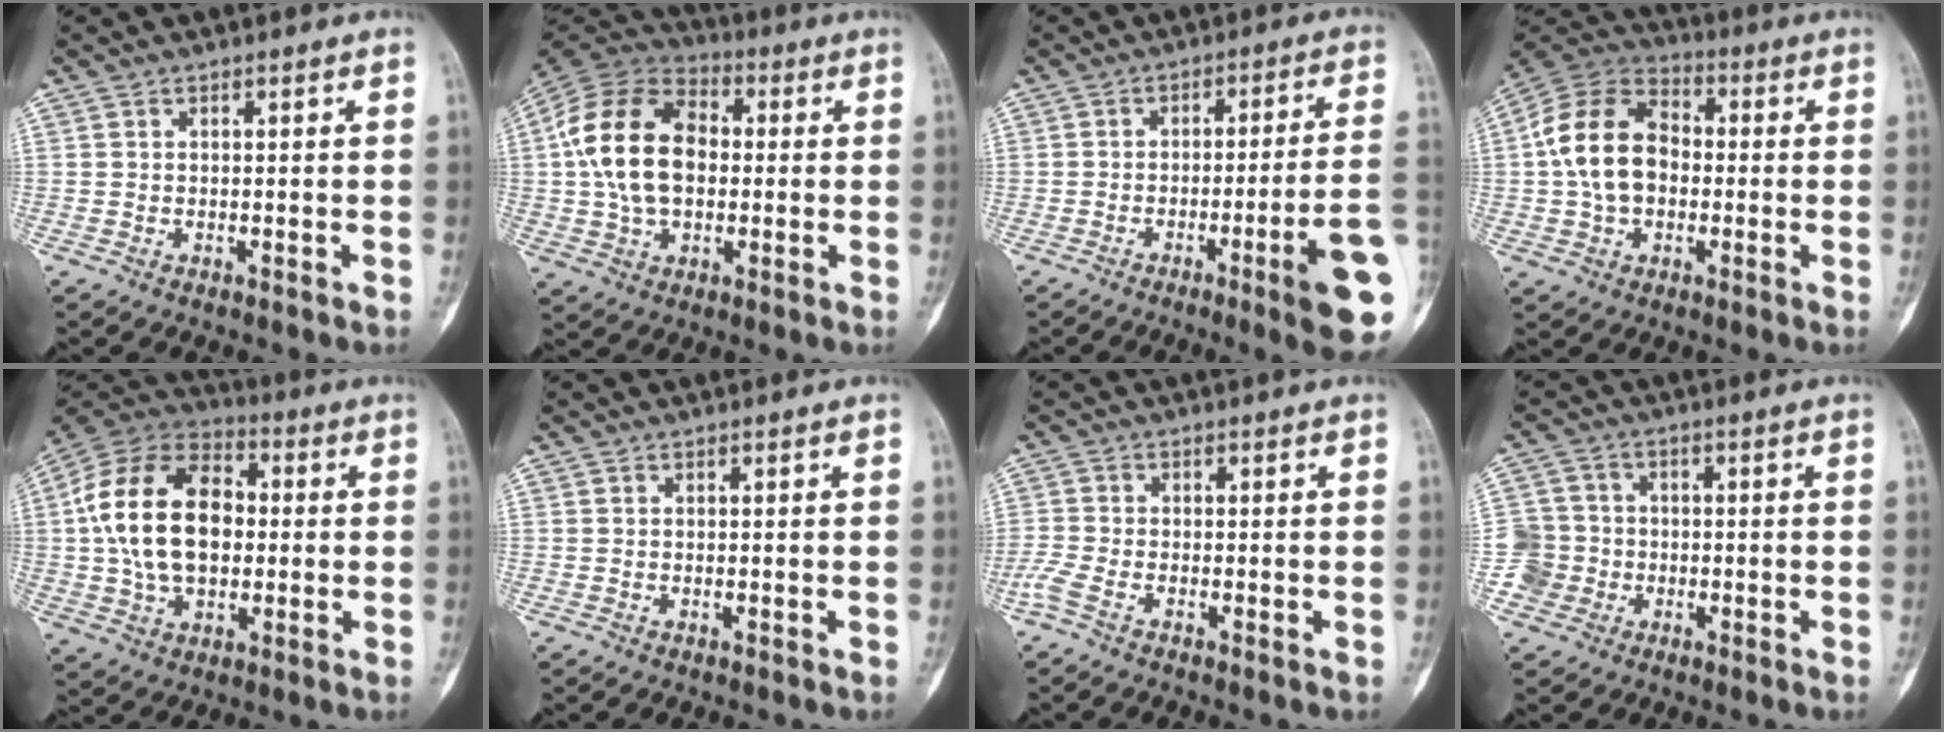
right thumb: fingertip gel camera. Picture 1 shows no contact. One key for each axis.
{"total": 18.1, "fx": 0.7, "fy": 12.0, "fz": 13.6, "tx": -0.243, "ty": 0.025, "tz": 0.007}
{"total": 14.0, "fx": -5.2, "fy": 0.9, "fz": 13.0, "tx": -0.146, "ty": 0.018, "tz": -0.070}
{"total": 15.3, "fx": -0.3, "fy": 10.8, "fz": 10.9, "tx": -0.188, "ty": 0.033, "tz": -0.015}
{"total": 21.0, "fx": 0.9, "fy": 13.7, "fz": 15.9, "tx": -0.283, "ty": 0.021, "tz": 0.013}
{"total": 0.0}
{"total": 2.4, "fx": -1.7, "fy": 0.6, "fz": 1.6, "tx": -0.056, "ty": -0.001, "tz": -0.045}
{"total": 6.0, "fx": -1.7, "fy": 5.8, "fz": 0.5, "tx": 0.017, "ty": 0.018, "tz": -0.036}